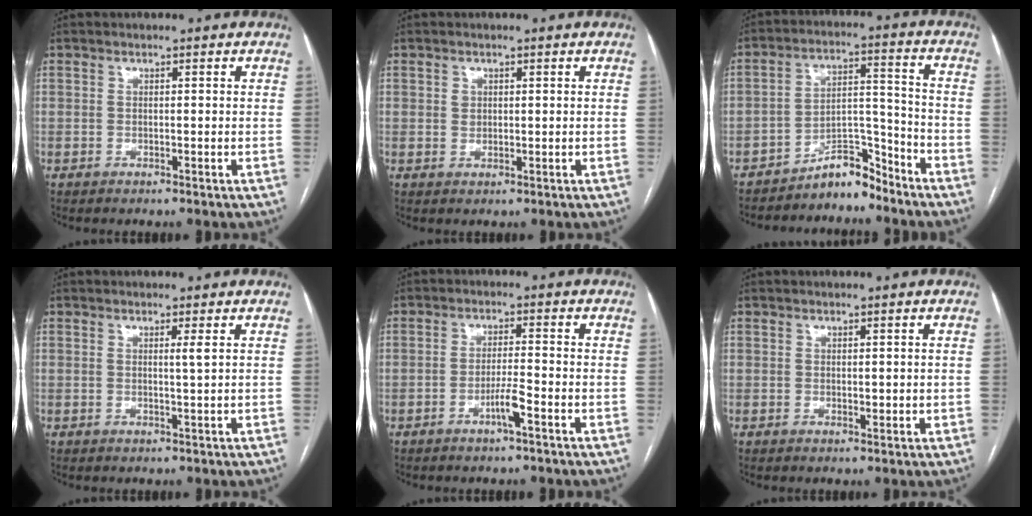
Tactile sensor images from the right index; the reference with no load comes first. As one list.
[{"total": 1.3, "force": [0.4, 1.1, 0.5], "torque": [-0.008, -0.001, 0.007]}, {"total": 6.8, "force": [-6.2, 2.0, 1.7], "torque": [-0.016, 0.040, -0.107]}, {"total": 1.1, "force": [0.5, -0.4, 0.9], "torque": [-0.022, -0.005, 0.009]}, {"total": 3.3, "force": [-1.9, -0.1, 2.7], "torque": [-0.050, -0.002, -0.035]}, {"total": 1.1, "force": [0.1, 0.7, 0.8], "torque": [-0.008, -0.001, 0.003]}]